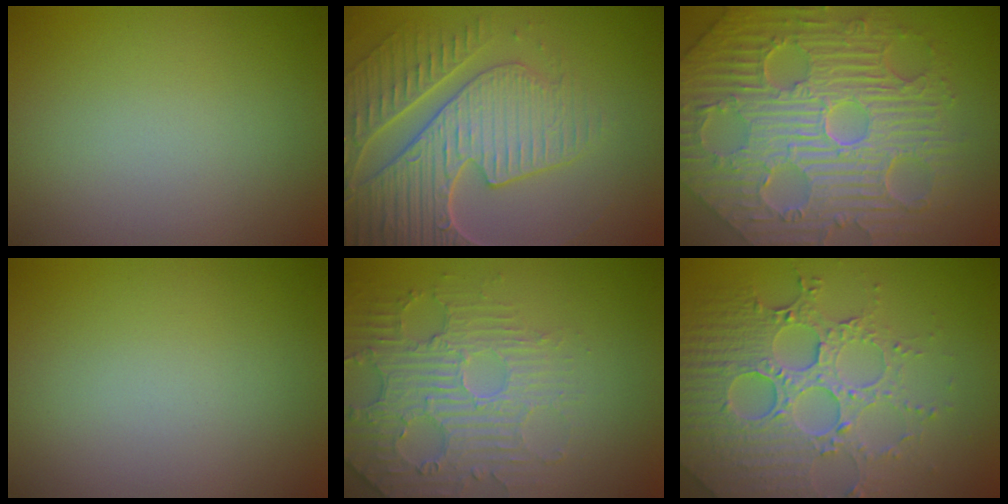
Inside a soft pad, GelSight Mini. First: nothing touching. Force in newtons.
{"total": 7.9, "press": 6.1, "slide": 5.1}
{"total": 12.1, "press": 8.1, "slide": 9.0}
{"total": 0.0}
{"total": 4.8, "press": 3.8, "slide": 2.9}
{"total": 8.0, "press": 5.9, "slide": 5.5}